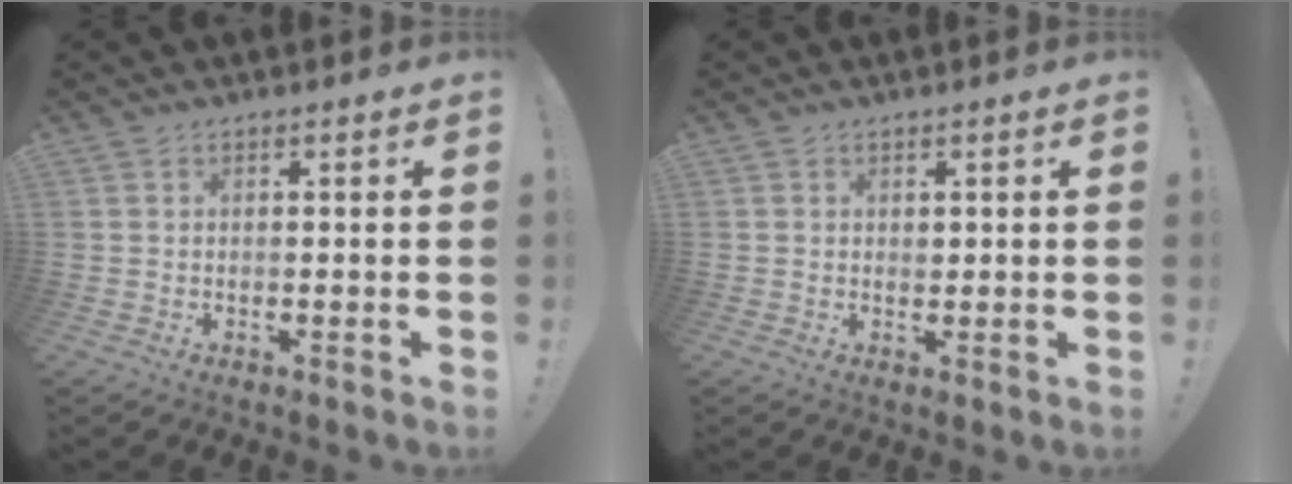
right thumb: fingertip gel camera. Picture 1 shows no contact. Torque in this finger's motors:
{"motor_torque": [-0.19, -0.29, 0.03, 0.25, 0.00]}